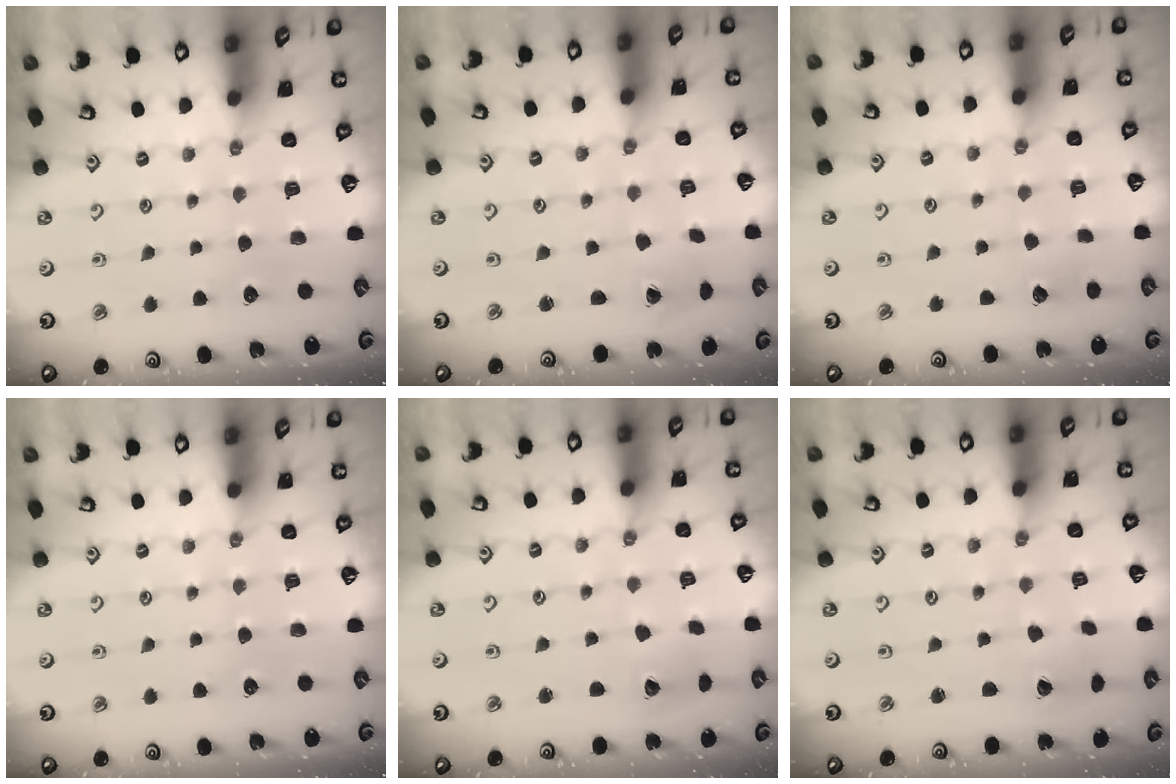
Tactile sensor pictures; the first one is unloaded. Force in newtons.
{"total": 0.6, "press": 0.6, "slide": 0.0}
{"total": 2.7, "press": 2.7, "slide": 0.3}
{"total": 0.0}
{"total": 5.0, "press": 4.9, "slide": 0.5}
{"total": 1.9, "press": 1.8, "slide": 0.3}